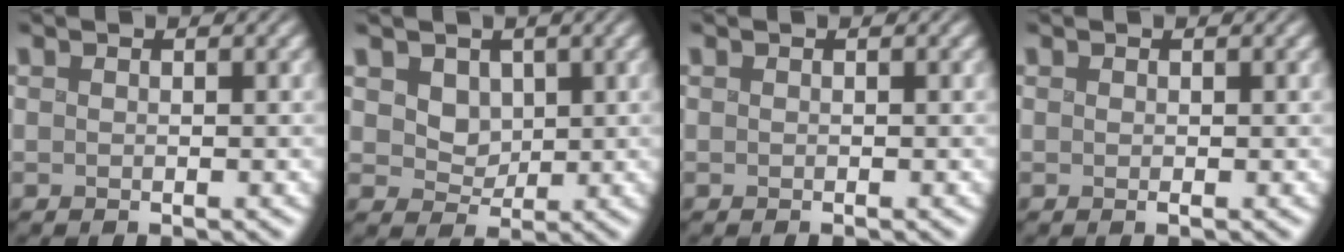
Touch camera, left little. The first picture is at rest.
{"total": 2.5, "force": [0.6, 2.1, 1.2], "torque": [-0.032, -0.017, 0.015]}
{"total": 0.0}
{"total": 0.0}